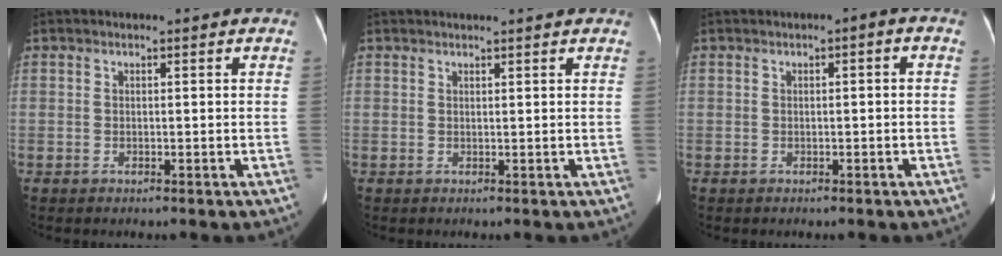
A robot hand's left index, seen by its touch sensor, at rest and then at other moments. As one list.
[{"total": 2.1, "force": [1.9, -0.2, 0.9], "torque": [-0.012, 0.018, 0.024]}, {"total": 1.2, "force": [-0.3, 0.4, 1.1], "torque": [-0.012, 0.010, -0.007]}]